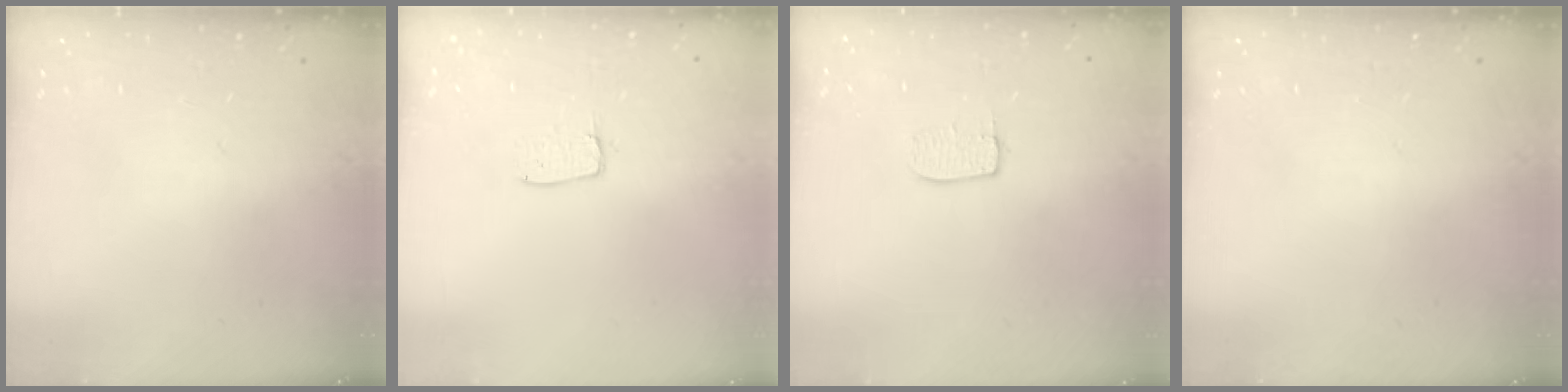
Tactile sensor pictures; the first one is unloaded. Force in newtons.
{"total": 3.8, "press": 3.8, "slide": 0.3}
{"total": 5.5, "press": 5.5, "slide": 0.1}
{"total": 0.0}